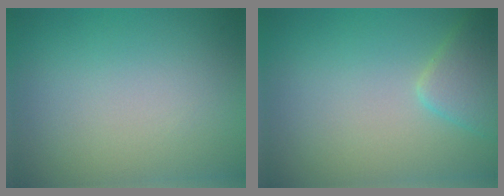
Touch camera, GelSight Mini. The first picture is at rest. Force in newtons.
{"total": 2.5, "press": 2.5, "slide": 0.2}